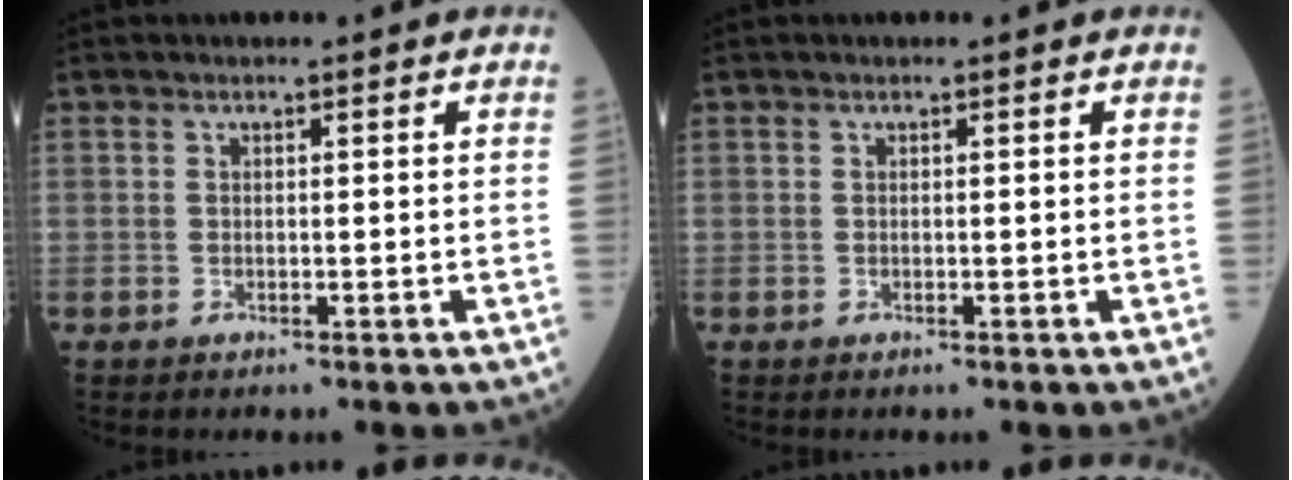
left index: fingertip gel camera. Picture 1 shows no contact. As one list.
[{"total": 0.0}]